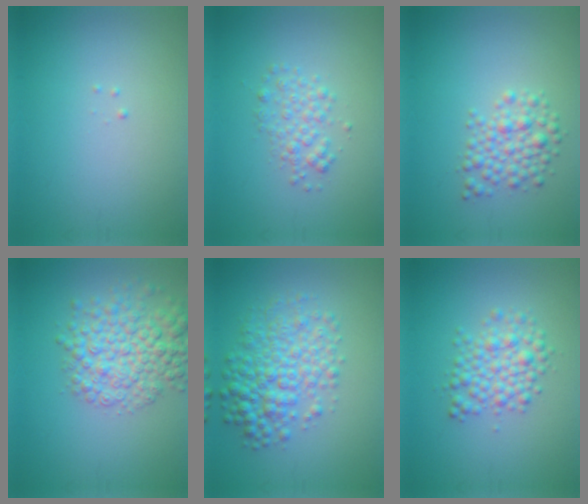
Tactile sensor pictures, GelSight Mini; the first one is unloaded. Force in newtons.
{"total": 2.1, "press": 2.1, "slide": 0.1}
{"total": 3.1, "press": 3.1, "slide": 0.1}
{"total": 6.3, "press": 6.2, "slide": 0.2}
{"total": 5.5, "press": 5.5, "slide": 0.1}
{"total": 3.6, "press": 3.6, "slide": 0.1}